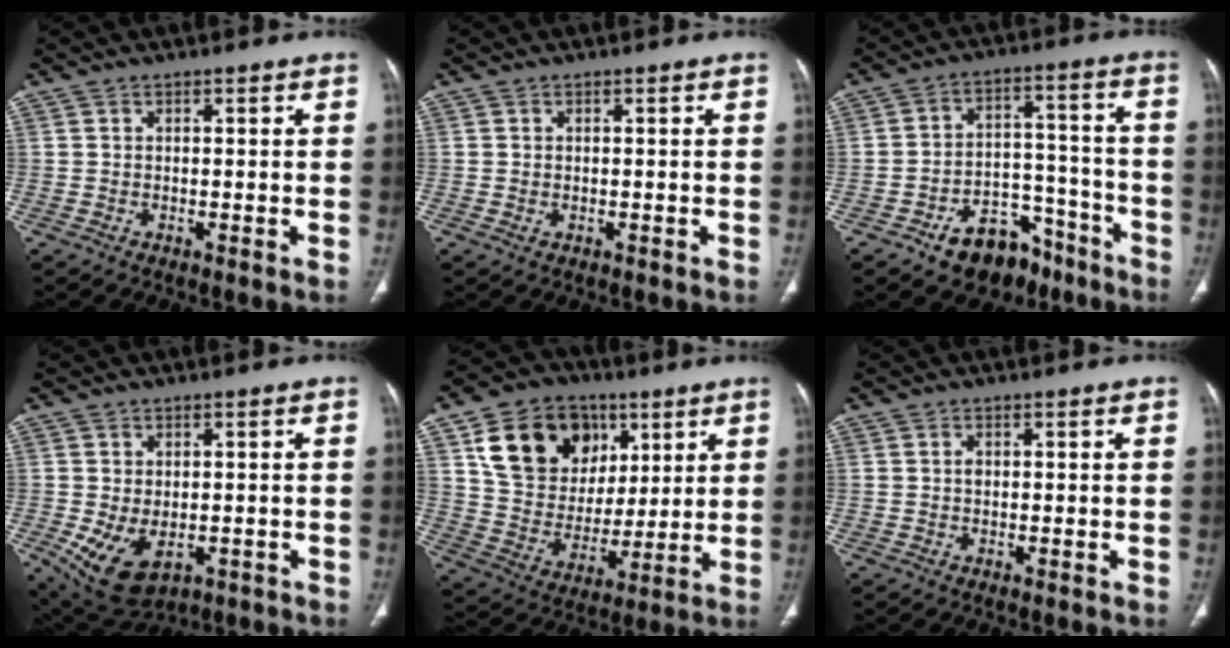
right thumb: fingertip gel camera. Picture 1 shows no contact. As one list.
[{"total": 0.6, "force": [-0.1, 0.5, 0.4], "torque": [-0.012, 0.004, 0.003]}, {"total": 13.0, "force": [-8.6, 7.9, 5.5], "torque": [-0.036, 0.082, -0.124]}, {"total": 9.5, "force": [-2.7, 6.0, 6.9], "torque": [-0.116, -0.004, -0.024]}, {"total": 20.1, "force": [8.4, 15.4, 9.8], "torque": [-0.134, -0.010, 0.158]}, {"total": 0.8, "force": [0.1, 0.6, 0.6], "torque": [-0.010, 0.002, 0.001]}]